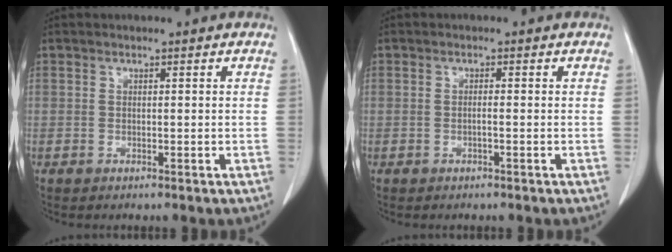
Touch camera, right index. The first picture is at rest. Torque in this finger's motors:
{"motor_torque": [-0.03, 0.02, -0.03, -0.01]}